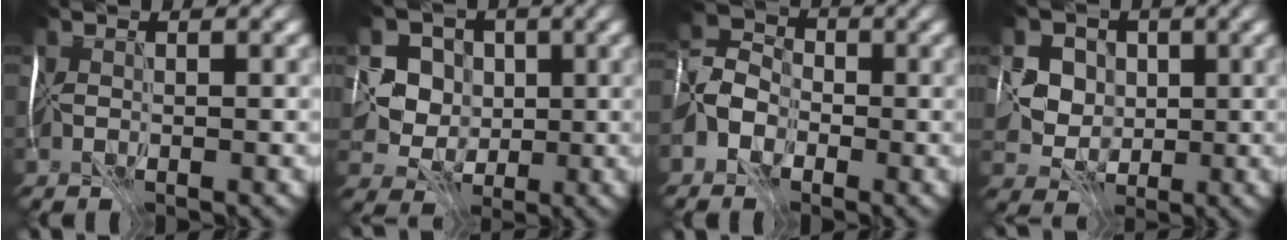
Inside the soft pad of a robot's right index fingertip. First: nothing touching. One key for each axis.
{"total": 3.4, "fx": 0.9, "fy": 3.2, "fz": 0.7, "tx": -0.007, "ty": 0.000, "tz": 0.015}
{"total": 2.7, "fx": -1.6, "fy": 2.1, "fz": 0.7, "tx": -0.013, "ty": 0.012, "tz": -0.039}
{"total": 4.3, "fx": 1.5, "fy": 3.8, "fz": 1.2, "tx": -0.007, "ty": 0.014, "tz": 0.023}